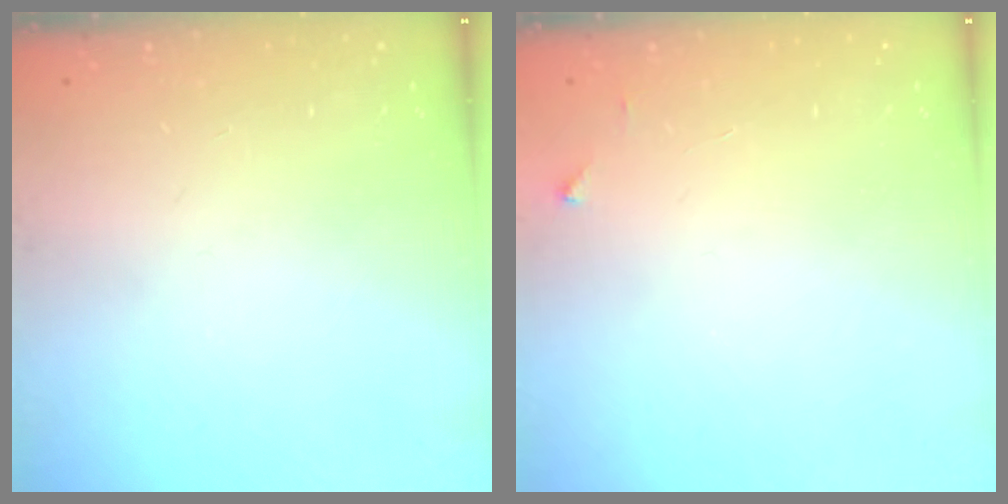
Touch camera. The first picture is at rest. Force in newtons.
{"total": 2.0, "press": 2.0, "slide": 0.2}